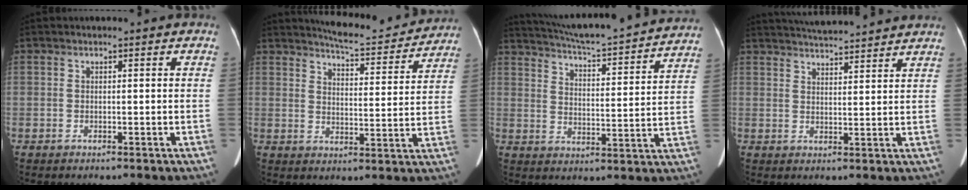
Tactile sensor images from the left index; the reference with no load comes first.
{"total": 12.4, "force": [11.9, 1.8, 3.0], "torque": [-0.040, -0.013, 0.149]}
{"total": 25.4, "force": [23.5, 1.6, 9.6], "torque": [-0.159, -0.033, 0.308]}
{"total": 12.2, "force": [11.5, 0.6, 4.2], "torque": [-0.073, 0.021, 0.158]}